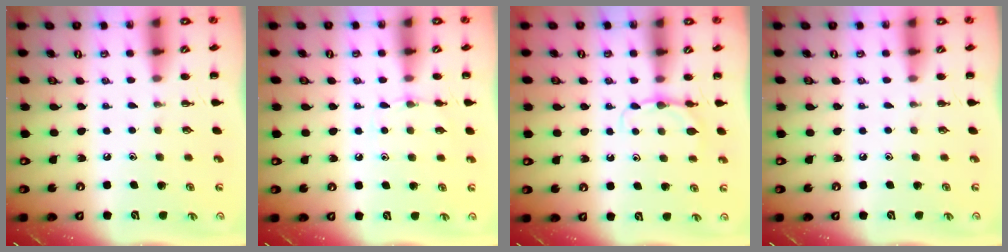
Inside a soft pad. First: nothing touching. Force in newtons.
{"total": 5.3, "press": 5.0, "slide": 1.8}
{"total": 4.6, "press": 4.3, "slide": 1.5}
{"total": 0.0}